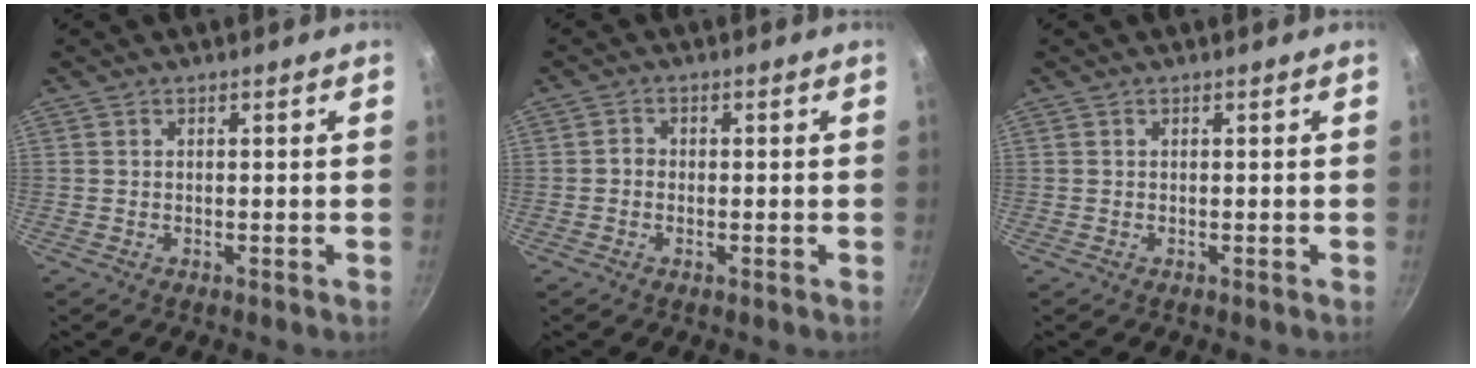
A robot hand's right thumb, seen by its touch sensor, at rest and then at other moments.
{"total": 1.5, "force": [-0.4, 1.2, 0.9], "torque": [-0.010, 0.003, -0.013]}
{"total": 0.0}